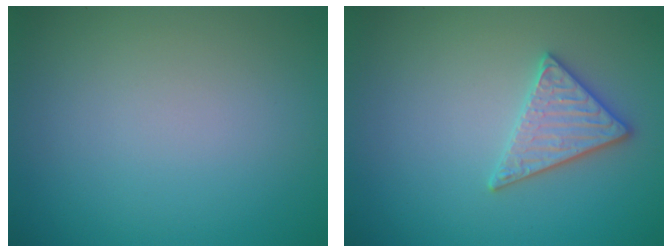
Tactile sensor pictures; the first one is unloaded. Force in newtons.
{"total": 2.8, "press": 2.7, "slide": 0.7}